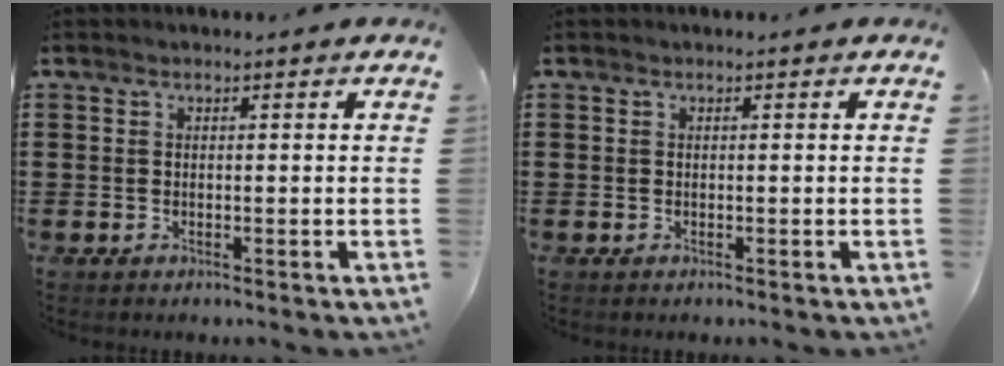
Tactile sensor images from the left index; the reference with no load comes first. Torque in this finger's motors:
{"motor_torque": [0.00, 0.00, 0.00, 0.00]}